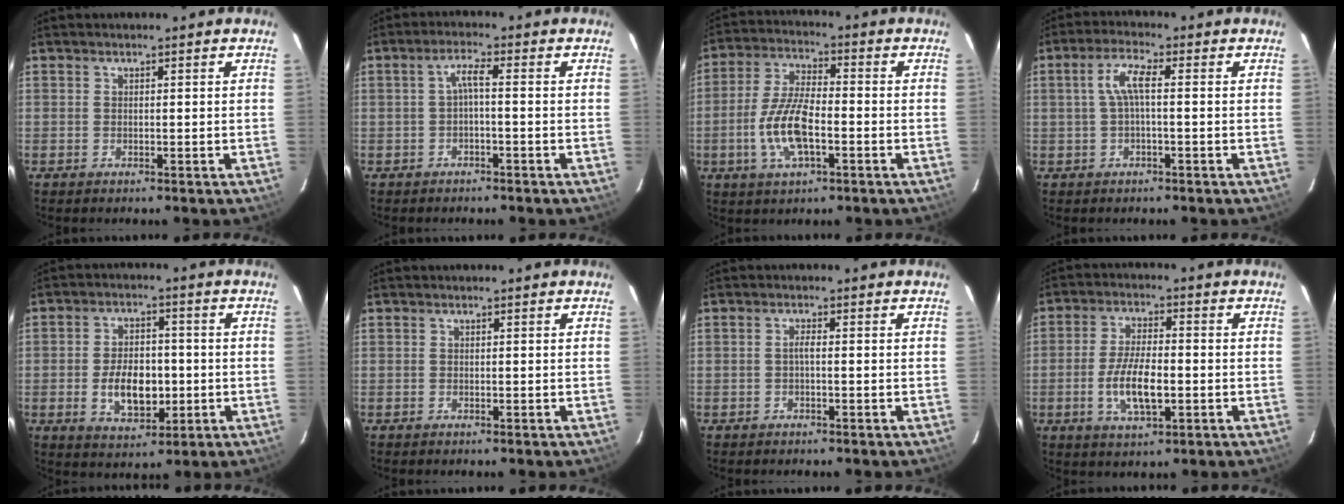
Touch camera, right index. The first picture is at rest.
{"total": 2.5, "force": [-0.8, 0.1, 2.3], "torque": [-0.048, 0.006, -0.013]}
{"total": 10.7, "force": [-3.3, 4.0, 9.4], "torque": [-0.196, 0.000, -0.064]}
{"total": 4.2, "force": [-0.1, 0.7, 4.1], "torque": [-0.084, 0.009, 0.001]}
{"total": 9.5, "force": [-1.8, 5.9, 7.3], "torque": [-0.136, 0.003, -0.019]}
{"total": 0.0}
{"total": 1.1, "force": [-0.3, 0.1, 1.1], "torque": [-0.020, 0.005, -0.008]}
{"total": 8.8, "force": [-2.2, 3.4, 7.8], "torque": [-0.156, -0.006, -0.038]}